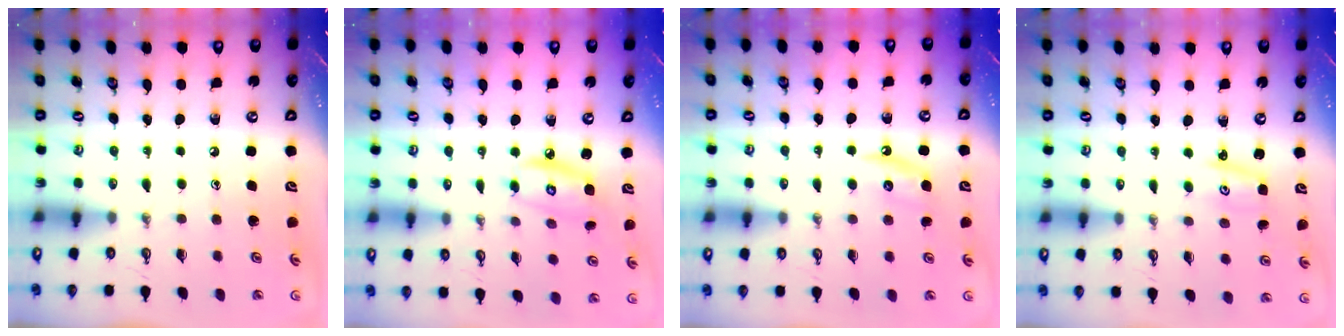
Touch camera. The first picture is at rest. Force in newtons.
{"total": 7.3, "press": 7.3, "slide": 0.5}
{"total": 4.5, "press": 4.4, "slide": 0.7}
{"total": 2.7, "press": 2.7, "slide": 0.3}